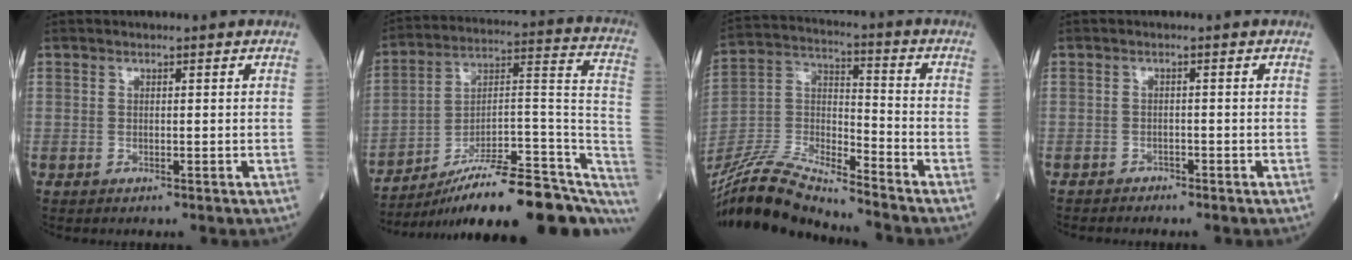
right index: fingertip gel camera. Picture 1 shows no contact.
{"total": 25.8, "force": [-18.2, 5.5, 17.5], "torque": [-0.184, 0.027, -0.271]}
{"total": 15.2, "force": [-14.3, 0.2, 5.2], "torque": [-0.106, 0.013, -0.276]}
{"total": 1.3, "force": [-1.3, 0.4, -0.2], "torque": [0.005, 0.001, -0.024]}